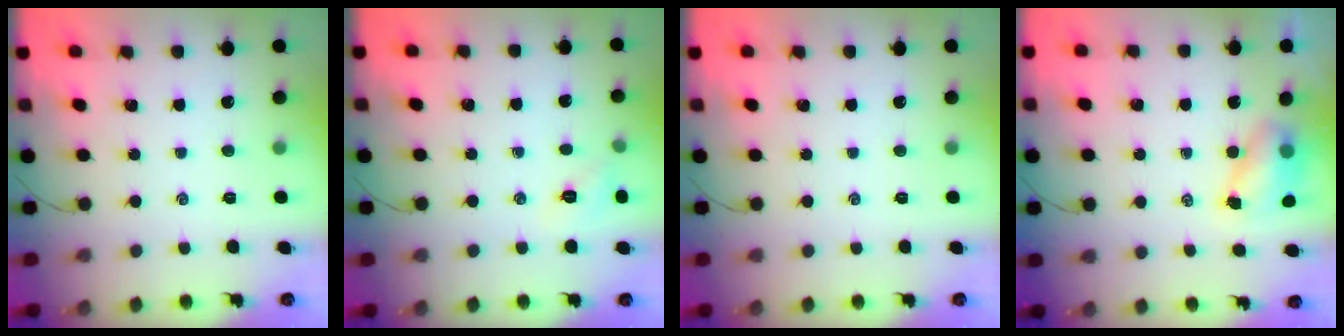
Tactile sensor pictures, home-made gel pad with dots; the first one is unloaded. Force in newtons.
{"total": 6.1, "press": 5.9, "slide": 1.6}
{"total": 0.0}
{"total": 6.0, "press": 5.9, "slide": 0.7}